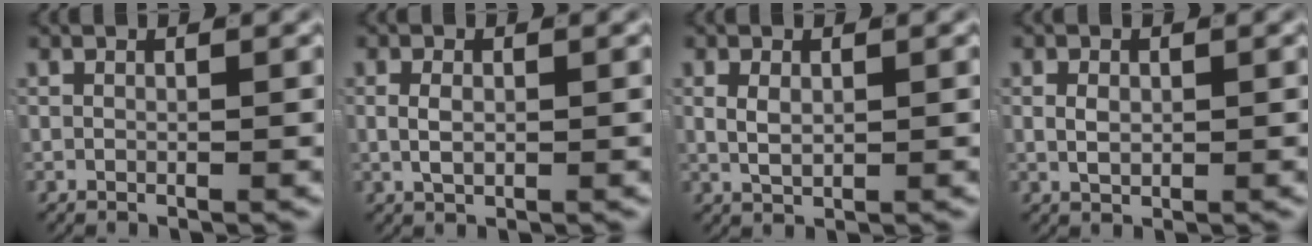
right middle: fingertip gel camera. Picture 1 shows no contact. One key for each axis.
{"total": 1.5, "fx": 0.0, "fy": 0.8, "fz": 1.3, "tx": -0.026, "ty": -0.005, "tz": 0.007}
{"total": 1.8, "fx": 0.3, "fy": 1.0, "fz": 1.4, "tx": -0.031, "ty": -0.010, "tz": 0.016}
{"total": 1.3, "fx": 0.1, "fy": 0.8, "fz": 1.0, "tx": -0.022, "ty": -0.007, "tz": 0.011}